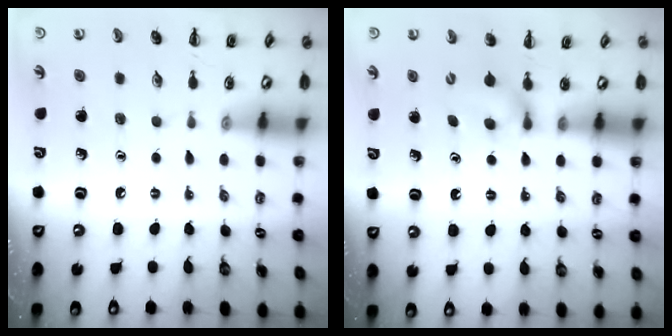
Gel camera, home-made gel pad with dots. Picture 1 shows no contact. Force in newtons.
{"total": 5.9, "press": 5.7, "slide": 1.2}